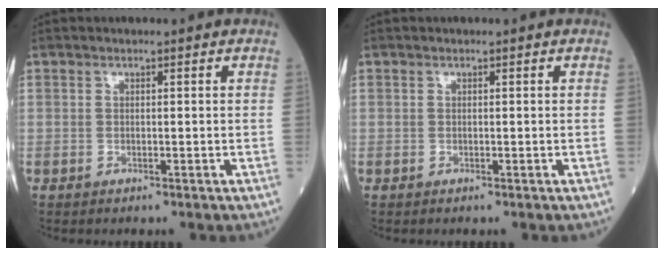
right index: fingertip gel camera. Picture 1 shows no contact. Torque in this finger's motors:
{"motor_torque": [0.63, 0.03, 0.25, 0.06]}